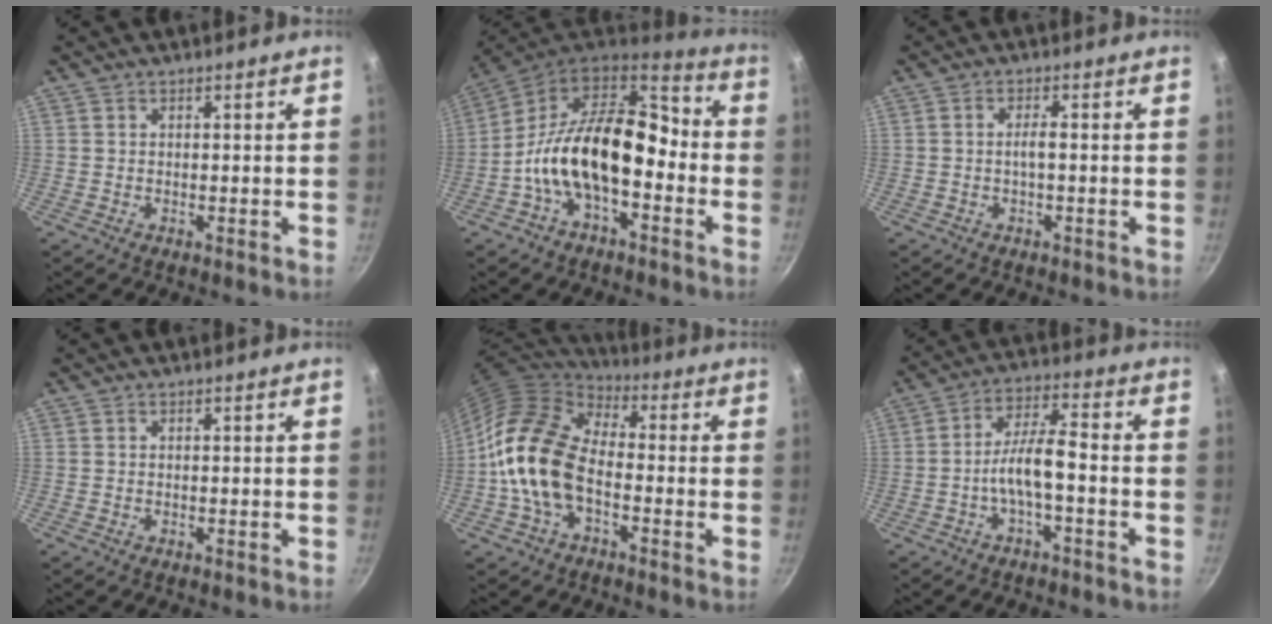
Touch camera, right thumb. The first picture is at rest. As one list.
[{"total": 19.4, "force": [-3.9, 11.1, 15.4], "torque": [-0.246, 0.060, -0.085]}, {"total": 1.9, "force": [-0.4, 0.4, 1.8], "torque": [-0.040, 0.010, -0.009]}, {"total": 0.0}, {"total": 15.9, "force": [-3.3, 9.6, 12.2], "torque": [-0.199, 0.035, -0.079]}, {"total": 7.4, "force": [-2.4, 2.1, 6.7], "torque": [-0.133, 0.038, -0.048]}]